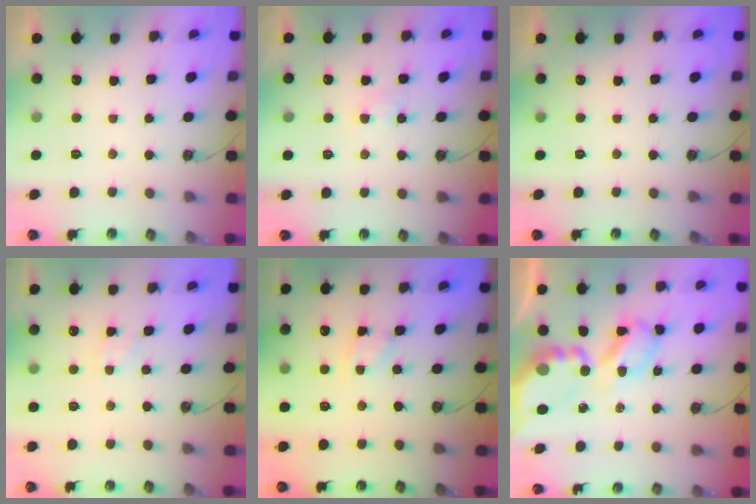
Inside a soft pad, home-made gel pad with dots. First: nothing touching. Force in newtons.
{"total": 2.9, "press": 2.9, "slide": 0.6}
{"total": 0.0}
{"total": 3.0, "press": 2.9, "slide": 0.4}
{"total": 2.1, "press": 2.1, "slide": 0.4}
{"total": 12.0, "press": 11.9, "slide": 0.7}